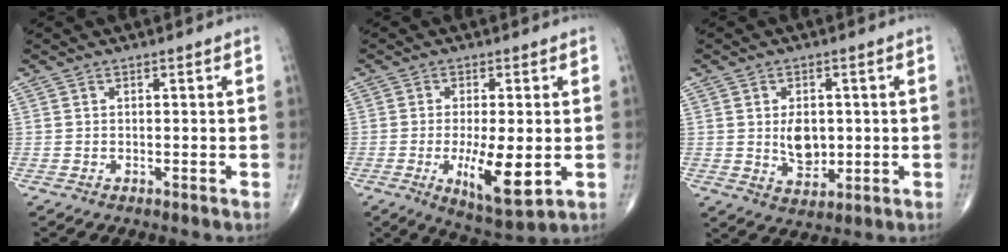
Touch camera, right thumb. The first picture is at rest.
{"total": 10.5, "force": [-2.0, 3.3, 9.8], "torque": [-0.158, -0.023, -0.025]}
{"total": 6.4, "force": [0.4, 4.4, 4.7], "torque": [-0.056, -0.009, 0.015]}